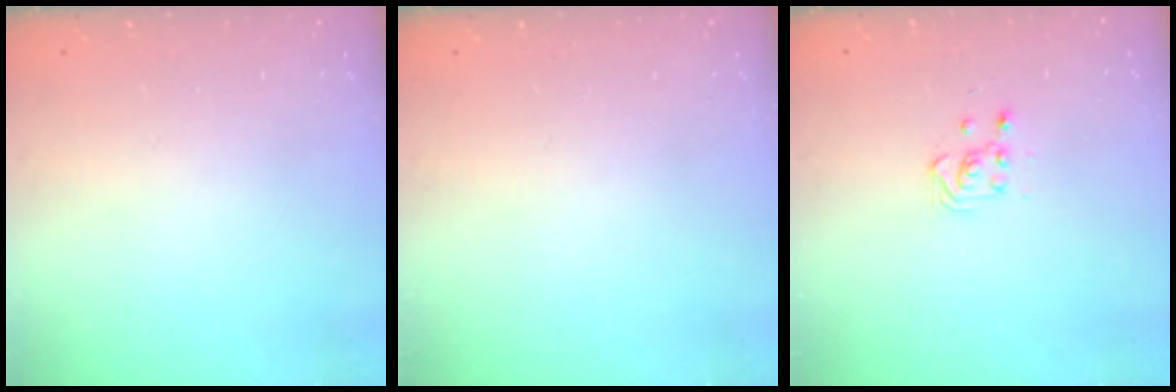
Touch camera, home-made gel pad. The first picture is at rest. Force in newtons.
{"total": 0.0}
{"total": 3.5, "press": 3.3, "slide": 1.0}